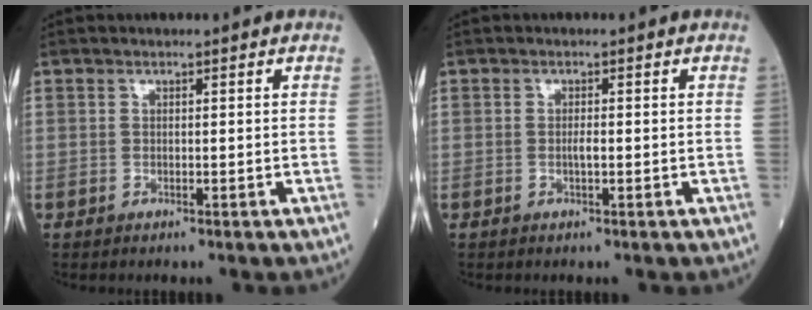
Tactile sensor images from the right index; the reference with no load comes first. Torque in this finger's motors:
{"motor_torque": [0.12, -0.01, 0.10, 0.01]}